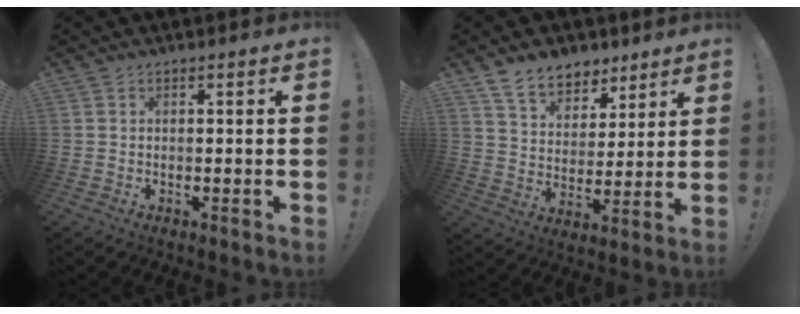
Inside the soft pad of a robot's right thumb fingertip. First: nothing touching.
{"total": 11.3, "force": [8.6, 6.6, 3.2], "torque": [-0.062, -0.058, 0.167]}